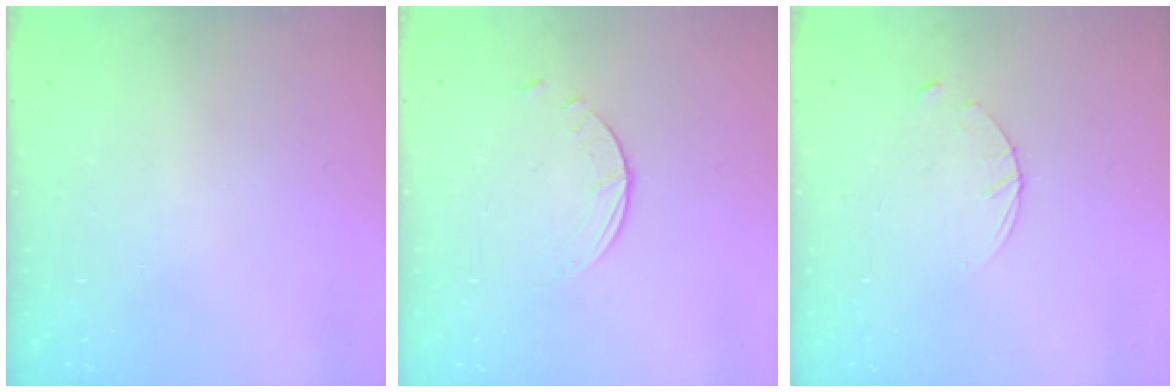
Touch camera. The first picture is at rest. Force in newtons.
{"total": 0.9, "press": 0.9, "slide": 0.1}
{"total": 3.6, "press": 3.5, "slide": 0.4}